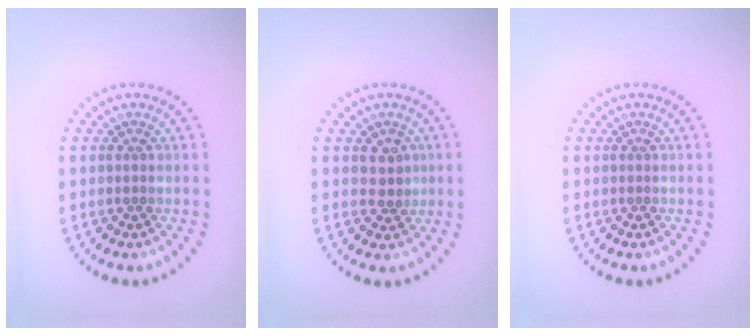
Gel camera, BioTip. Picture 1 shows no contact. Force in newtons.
{"total": 1.9, "press": 1.7, "slide": 0.8}
{"total": 0.0}